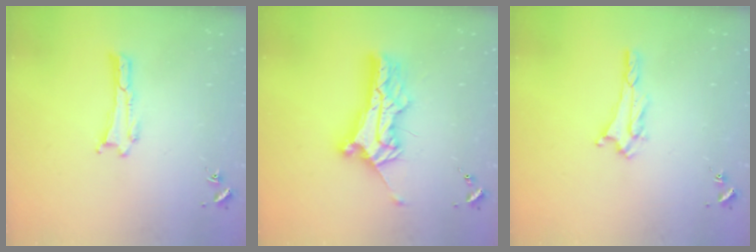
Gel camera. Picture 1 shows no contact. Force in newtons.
{"total": 10.8, "press": 10.8, "slide": 0.9}
{"total": 2.4, "press": 2.4, "slide": 0.4}